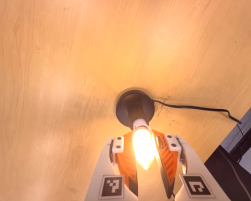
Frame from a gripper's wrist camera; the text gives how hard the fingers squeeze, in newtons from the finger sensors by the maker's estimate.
{"total": 11.4, "left": 9.8, "right": 13.0}